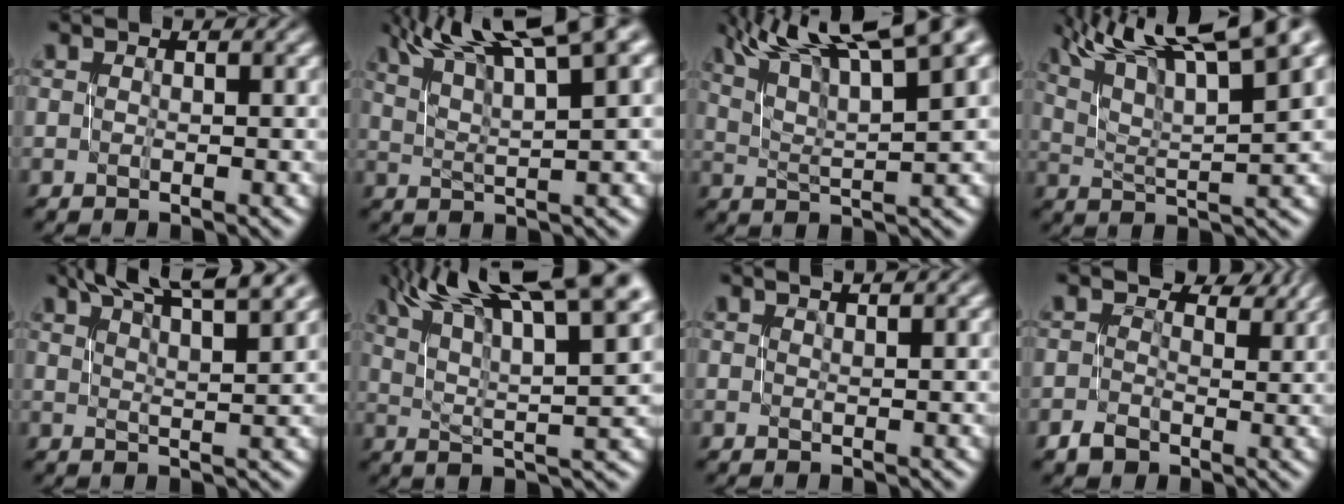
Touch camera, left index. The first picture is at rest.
{"total": 9.5, "force": [6.1, 1.9, 7.1], "torque": [-0.103, 0.032, 0.102]}
{"total": 10.7, "force": [6.8, 2.3, 7.9], "torque": [-0.132, 0.029, 0.115]}
{"total": 12.5, "force": [7.8, 3.0, 9.3], "torque": [-0.160, 0.031, 0.122]}
{"total": 10.3, "force": [7.6, 2.2, 6.6], "torque": [-0.075, 0.027, 0.081]}
{"total": 14.4, "force": [7.9, 4.5, 11.2], "torque": [-0.177, 0.034, 0.124]}
{"total": 1.2, "force": [0.9, 0.2, 0.8], "torque": [-0.006, 0.005, 0.005]}
{"total": 3.9, "force": [1.0, 3.1, 2.1], "torque": [-0.026, 0.005, 0.011]}